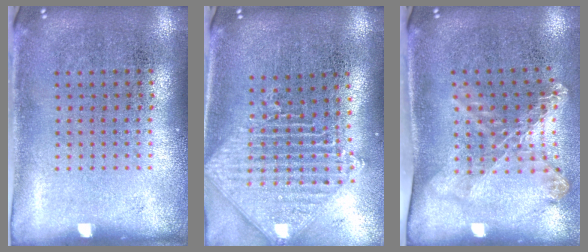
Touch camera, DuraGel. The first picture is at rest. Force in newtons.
{"total": 2.2, "press": 1.7, "slide": 1.3}
{"total": 1.8, "press": 1.3, "slide": 1.2}